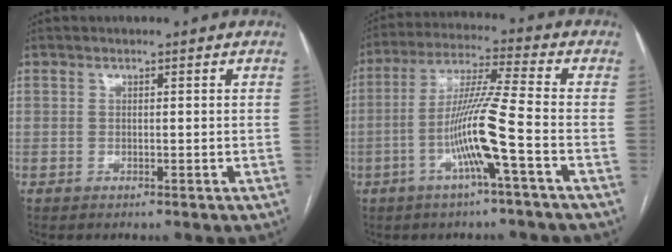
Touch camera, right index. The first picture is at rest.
{"total": 10.7, "force": [-3.6, -1.1, 10.0], "torque": [-0.196, 0.003, -0.072]}